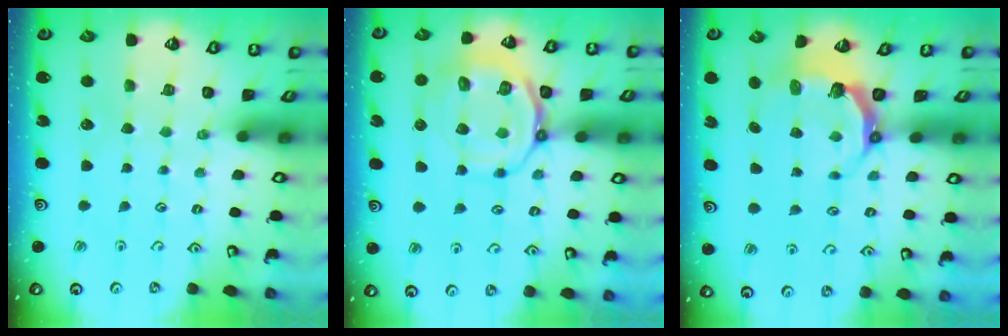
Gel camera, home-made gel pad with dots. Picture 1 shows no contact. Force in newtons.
{"total": 11.8, "press": 11.6, "slide": 2.2}
{"total": 5.5, "press": 4.0, "slide": 3.7}